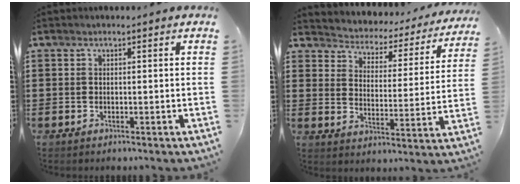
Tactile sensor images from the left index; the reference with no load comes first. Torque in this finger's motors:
{"motor_torque": [1.08, -1.06, 0.29, 0.04]}